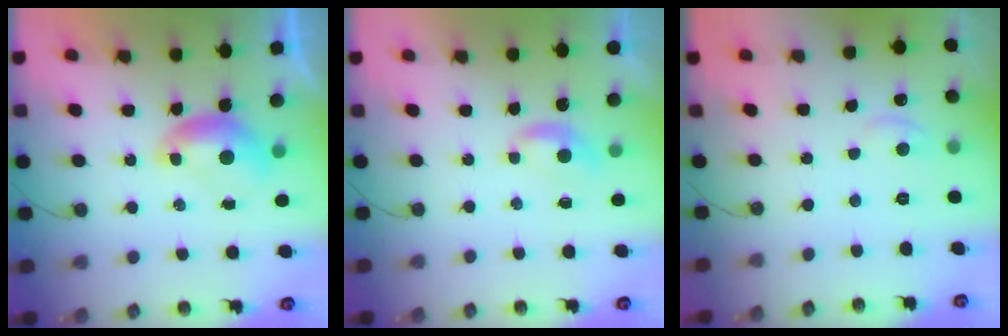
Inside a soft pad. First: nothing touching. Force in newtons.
{"total": 1.5, "press": 1.5, "slide": 0.4}
{"total": 1.1, "press": 0.8, "slide": 0.7}